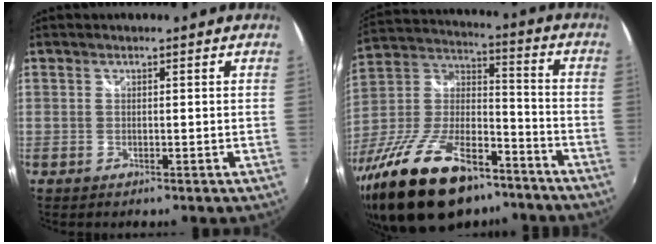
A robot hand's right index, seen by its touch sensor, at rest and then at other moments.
{"total": 26.1, "force": [-17.5, 11.6, 15.6], "torque": [-0.309, -0.008, -0.283]}